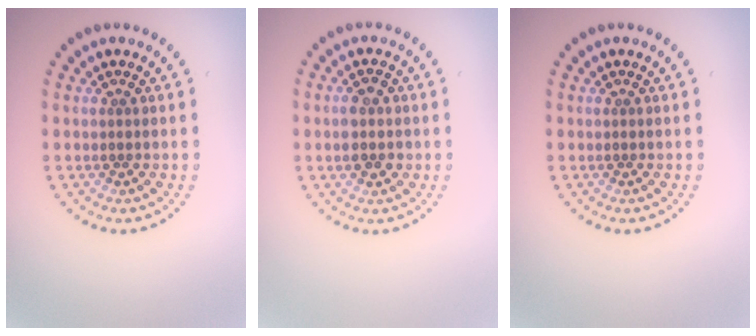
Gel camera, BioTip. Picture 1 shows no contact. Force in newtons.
{"total": 2.4, "press": 2.4, "slide": 0.2}
{"total": 0.0}